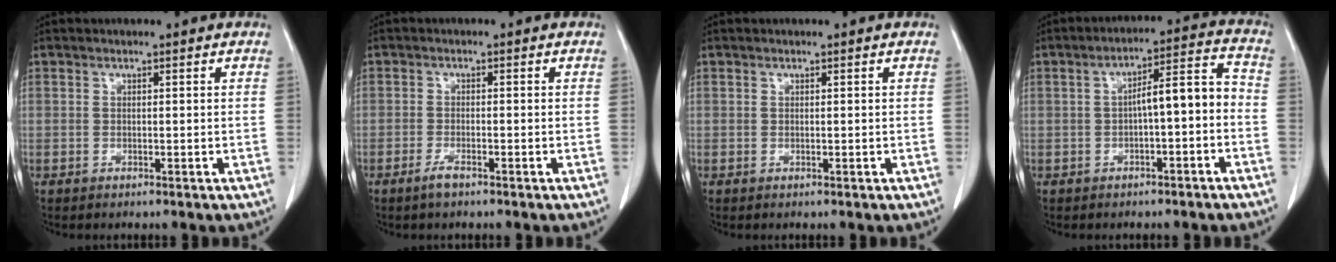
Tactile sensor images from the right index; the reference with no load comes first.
{"total": 1.7, "force": [-1.3, 0.2, 1.0], "torque": [-0.026, -0.002, -0.024]}
{"total": 0.0}
{"total": 7.4, "force": [-1.6, 1.7, 7.0], "torque": [-0.102, 0.035, -0.023]}